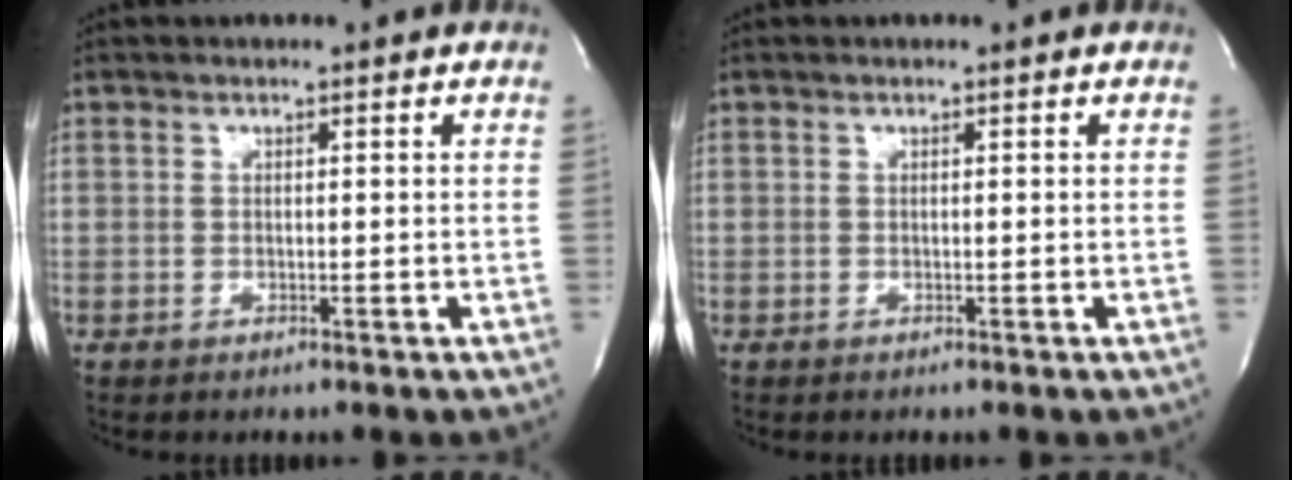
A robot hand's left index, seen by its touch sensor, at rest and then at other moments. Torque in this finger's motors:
{"motor_torque": [0.00, 0.00, -0.01, 0.00]}